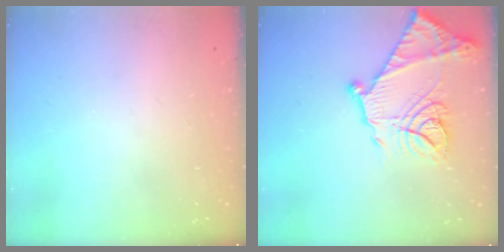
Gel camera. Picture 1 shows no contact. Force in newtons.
{"total": 20.7, "press": 20.6, "slide": 2.0}